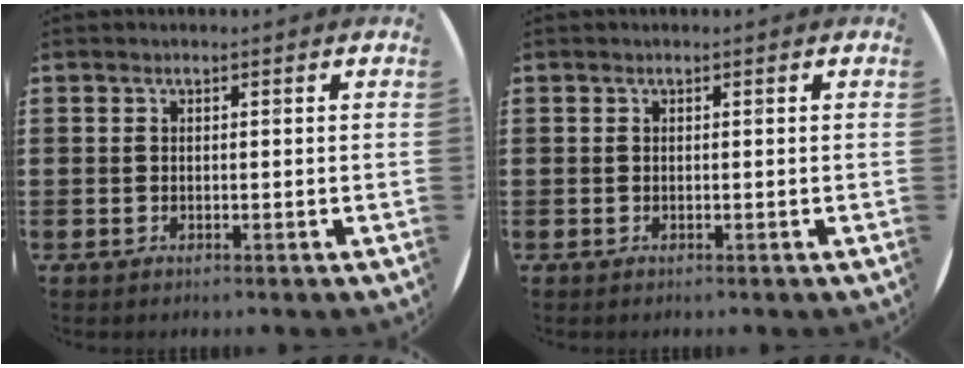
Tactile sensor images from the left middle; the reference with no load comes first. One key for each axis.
{"total": 0.0}